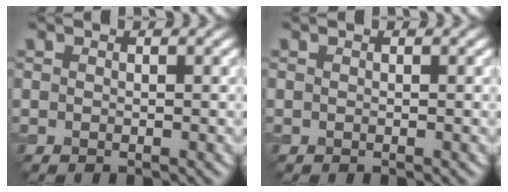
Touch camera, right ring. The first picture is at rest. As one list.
[{"total": 0.0}]